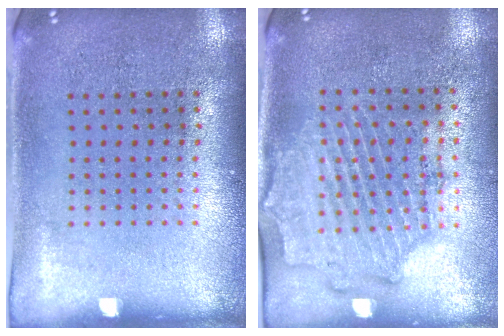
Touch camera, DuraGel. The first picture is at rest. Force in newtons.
{"total": 1.8, "press": 1.6, "slide": 0.7}